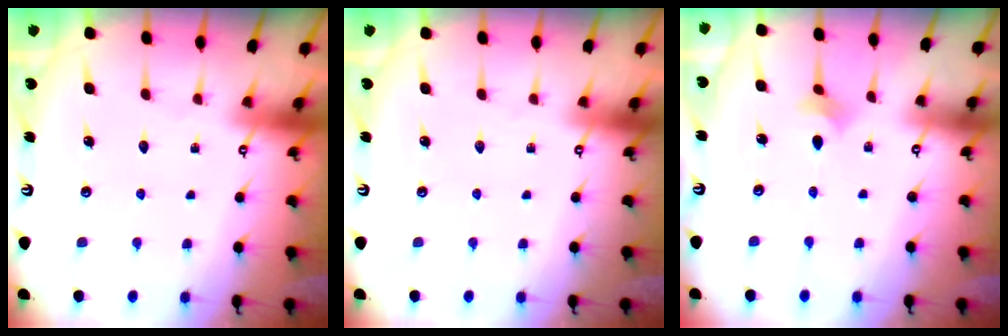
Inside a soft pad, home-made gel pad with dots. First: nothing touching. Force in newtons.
{"total": 0.0}
{"total": 2.4, "press": 2.4, "slide": 0.5}